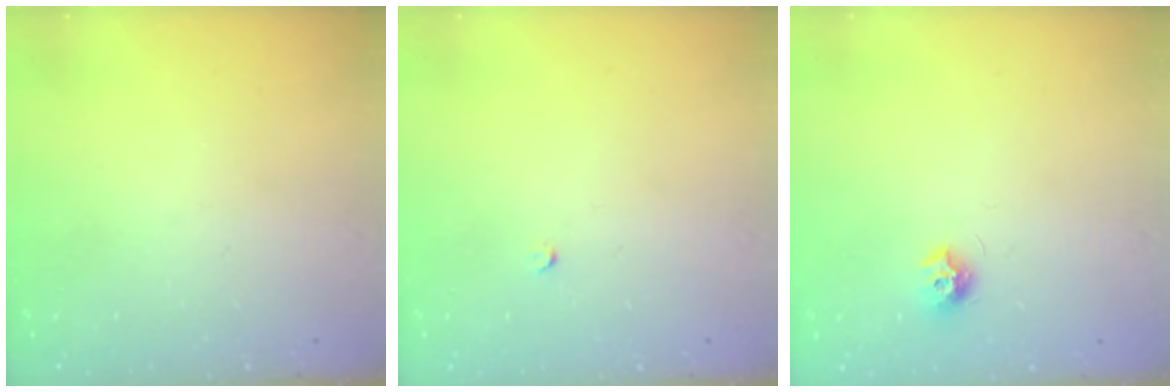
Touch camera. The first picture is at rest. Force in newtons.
{"total": 2.0, "press": 2.0, "slide": 0.3}
{"total": 7.8, "press": 7.8, "slide": 0.3}